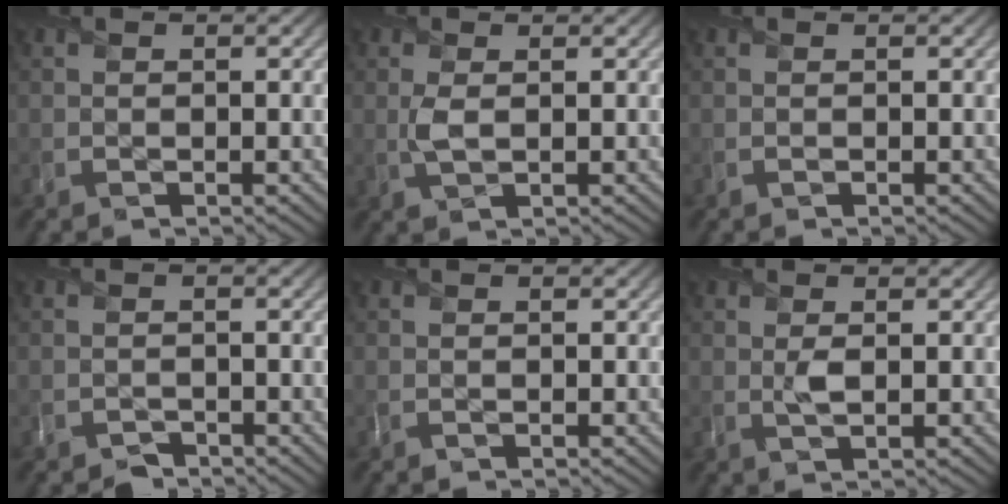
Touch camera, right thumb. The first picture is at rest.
{"total": 1.9, "force": [0.3, 0.9, 1.6], "torque": [-0.043, 0.000, 0.006]}
{"total": 0.0}
{"total": 1.5, "force": [-1.3, 0.7, 0.1], "torque": [-0.001, -0.001, -0.028]}
{"total": 0.0}
{"total": 1.3, "force": [0.5, 0.4, 1.2], "torque": [-0.024, -0.001, 0.009]}